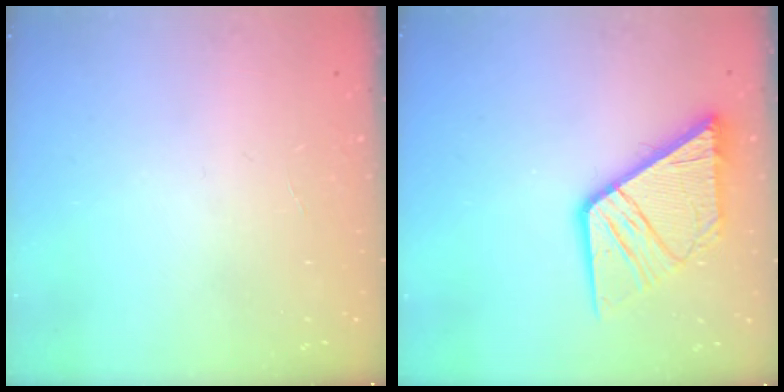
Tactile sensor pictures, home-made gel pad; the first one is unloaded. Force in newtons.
{"total": 15.0, "press": 14.8, "slide": 1.9}